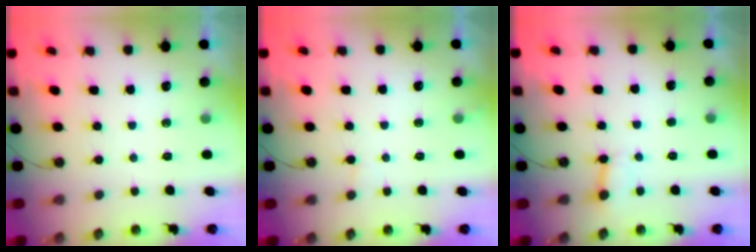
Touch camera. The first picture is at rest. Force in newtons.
{"total": 4.9, "press": 4.8, "slide": 0.3}
{"total": 3.2, "press": 3.1, "slide": 0.4}